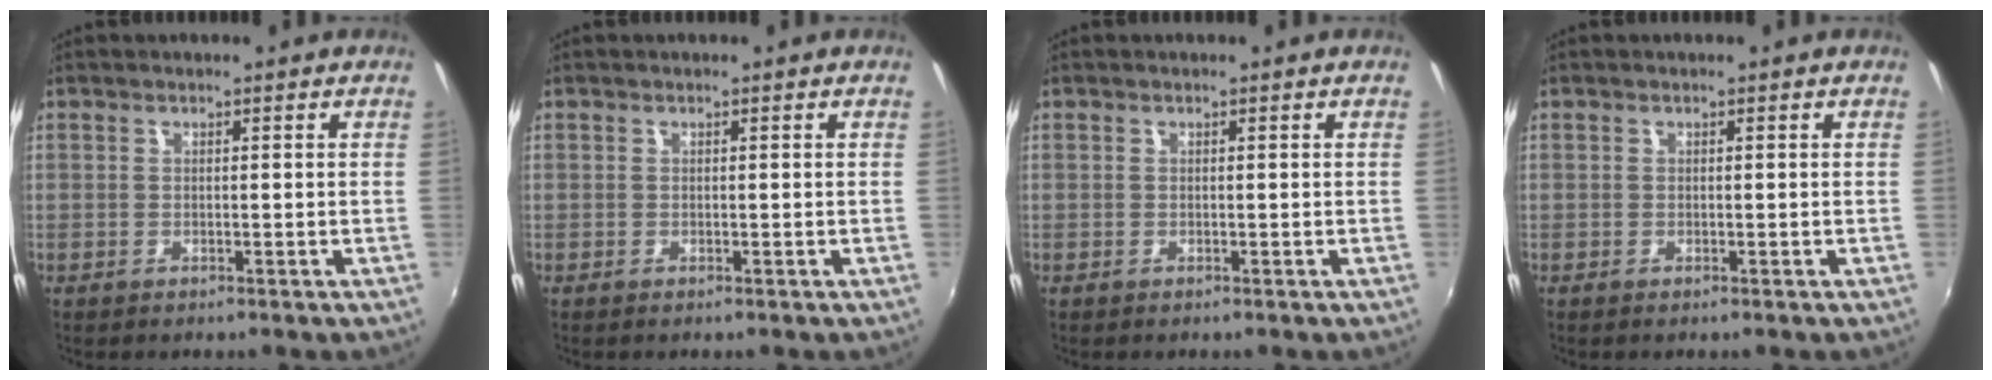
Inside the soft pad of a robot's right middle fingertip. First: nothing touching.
{"total": 0.0}
{"total": 0.0}
{"total": 0.0}